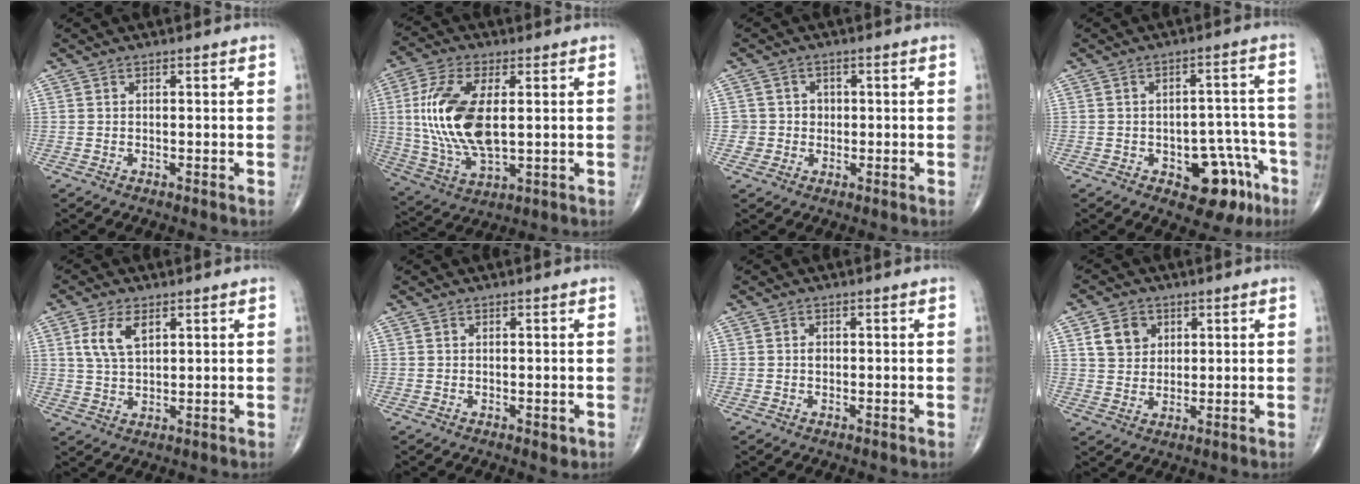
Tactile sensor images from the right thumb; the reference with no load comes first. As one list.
[{"total": 16.9, "force": [1.8, 8.0, 14.7], "torque": [-0.308, -0.008, 0.042]}, {"total": 3.6, "force": [0.0, 3.6, 0.0], "torque": [0.033, 0.010, -0.003]}, {"total": 11.0, "force": [-5.1, 6.1, 7.5], "torque": [-0.052, 0.045, -0.059]}, {"total": 6.3, "force": [2.5, 3.3, 4.7], "torque": [-0.093, -0.006, 0.053]}, {"total": 1.3, "force": [-0.1, 0.8, 1.0], "torque": [-0.010, -0.003, 0.001]}, {"total": 0.9, "force": [0.1, 0.7, 0.6], "torque": [-0.005, 0.002, 0.001]}, {"total": 6.3, "force": [2.5, 5.1, 2.7], "torque": [-0.024, -0.009, 0.046]}]